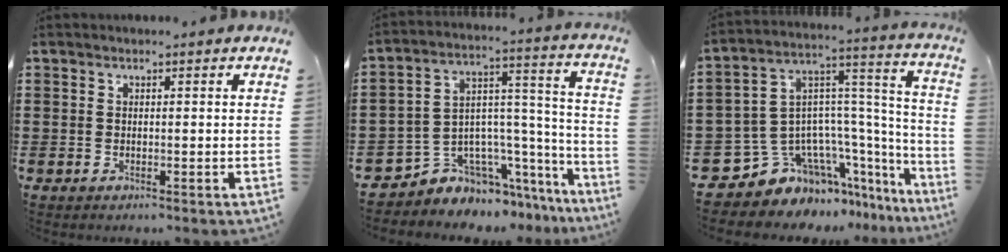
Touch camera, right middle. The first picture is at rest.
{"total": 5.8, "force": [-4.3, 3.9, 0.1], "torque": [-0.020, -0.010, -0.081]}
{"total": 8.6, "force": [-5.9, 6.0, 1.9], "torque": [-0.086, -0.020, -0.115]}